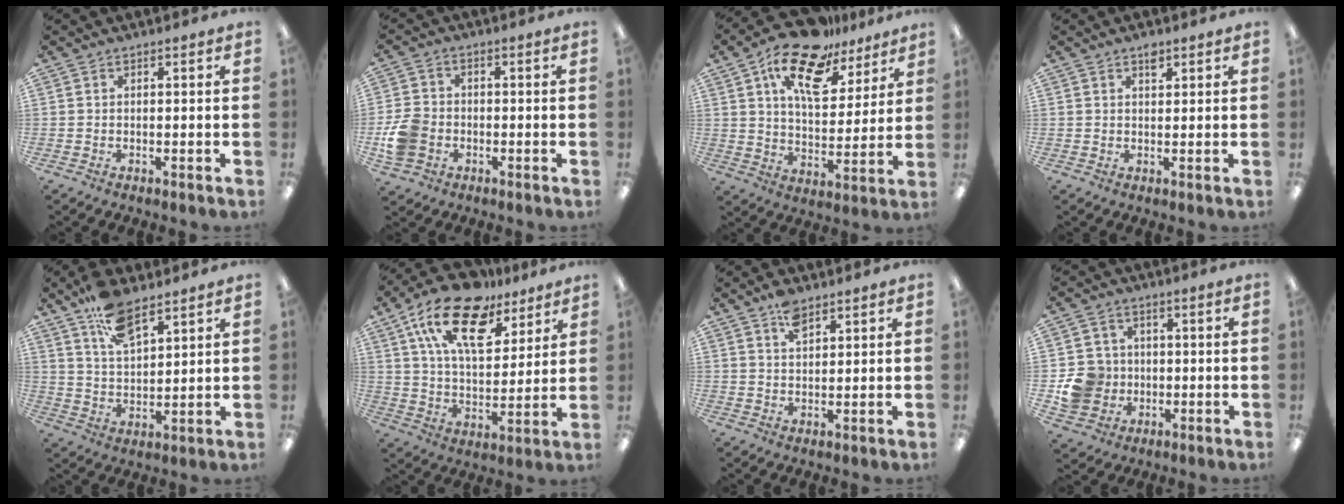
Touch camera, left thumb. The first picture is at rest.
{"total": 7.9, "force": [-2.2, 6.4, 4.1], "torque": [-0.084, 0.015, -0.039]}
{"total": 17.5, "force": [11.4, 8.3, 10.2], "torque": [-0.177, -0.054, 0.198]}
{"total": 2.1, "force": [1.5, 1.0, 1.1], "torque": [-0.008, -0.007, 0.024]}
{"total": 10.6, "force": [7.7, 4.3, 5.9], "torque": [-0.111, -0.034, 0.140]}
{"total": 19.8, "force": [12.1, 9.8, 12.3], "torque": [-0.218, -0.055, 0.214]}
{"total": 4.6, "force": [3.3, 2.1, 2.5], "torque": [-0.042, -0.010, 0.057]}
{"total": 9.4, "force": [-1.2, 8.9, 2.6], "torque": [-0.057, 0.015, -0.014]}